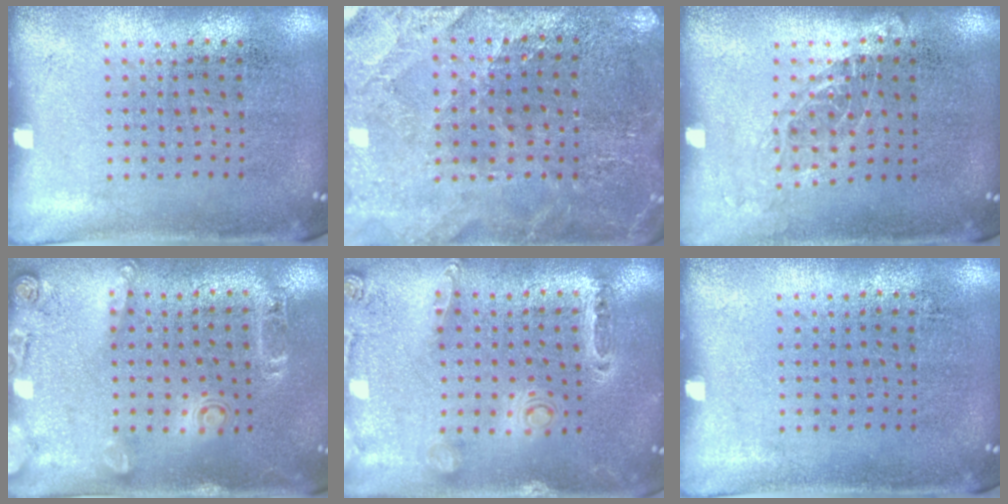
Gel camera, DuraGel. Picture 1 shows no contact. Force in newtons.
{"total": 2.6, "press": 2.6, "slide": 0.4}
{"total": 1.0, "press": 0.9, "slide": 0.5}
{"total": 1.7, "press": 1.2, "slide": 1.2}
{"total": 0.8, "press": 0.7, "slide": 0.3}
{"total": 0.0}